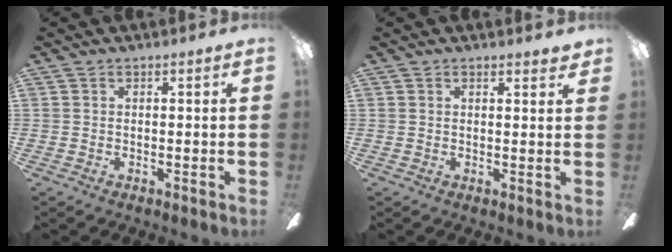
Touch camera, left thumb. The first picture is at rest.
{"total": 1.6, "force": [1.4, 0.2, 0.8], "torque": [-0.001, -0.009, 0.022]}